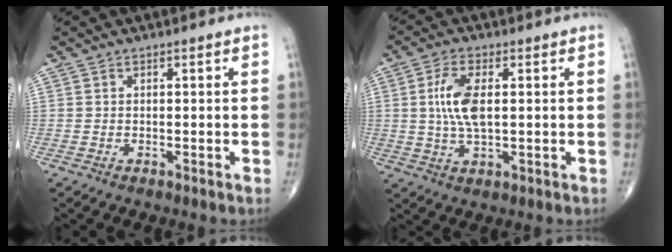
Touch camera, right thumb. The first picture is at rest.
{"total": 7.8, "force": [0.9, 3.3, 7.0], "torque": [-0.148, -0.002, 0.018]}